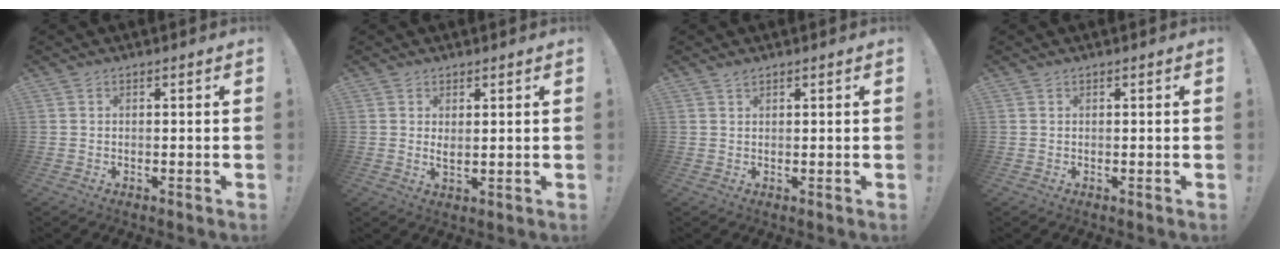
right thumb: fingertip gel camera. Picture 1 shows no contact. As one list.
[{"total": 2.6, "force": [1.6, 0.8, 1.9], "torque": [-0.025, -0.013, 0.025]}, {"total": 0.9, "force": [0.7, 0.3, 0.5], "torque": [-0.010, 0.000, 0.014]}, {"total": 0.0}]